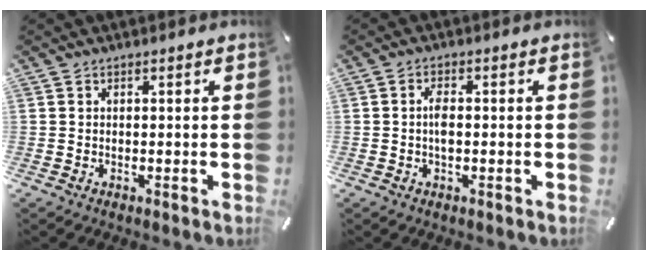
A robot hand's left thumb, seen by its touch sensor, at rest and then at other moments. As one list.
[{"total": 3.0, "force": [-0.2, 1.2, 2.7], "torque": [-0.050, 0.003, -0.005]}]